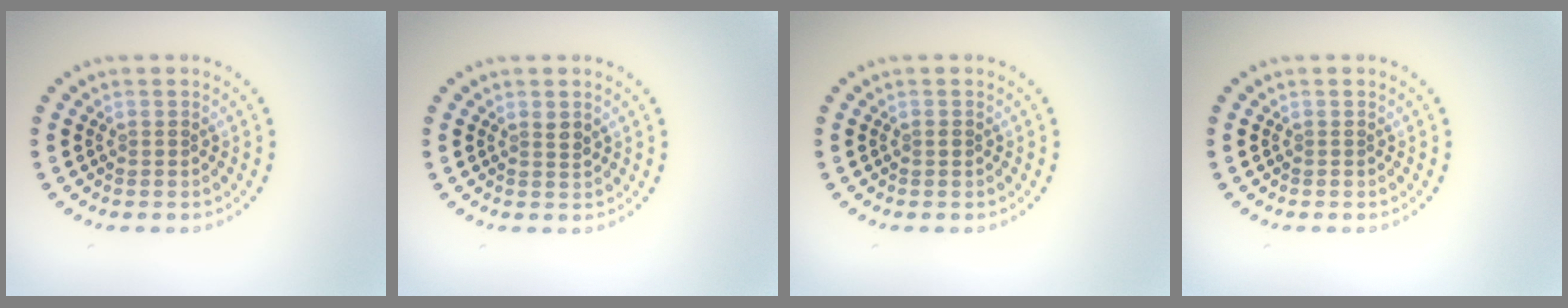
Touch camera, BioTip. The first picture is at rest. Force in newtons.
{"total": 1.0, "press": 0.8, "slide": 0.5}
{"total": 0.5, "press": 0.5, "slide": 0.0}
{"total": 0.0}